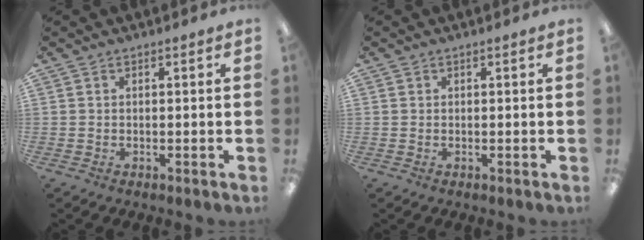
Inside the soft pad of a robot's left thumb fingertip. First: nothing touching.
{"total": 0.0}